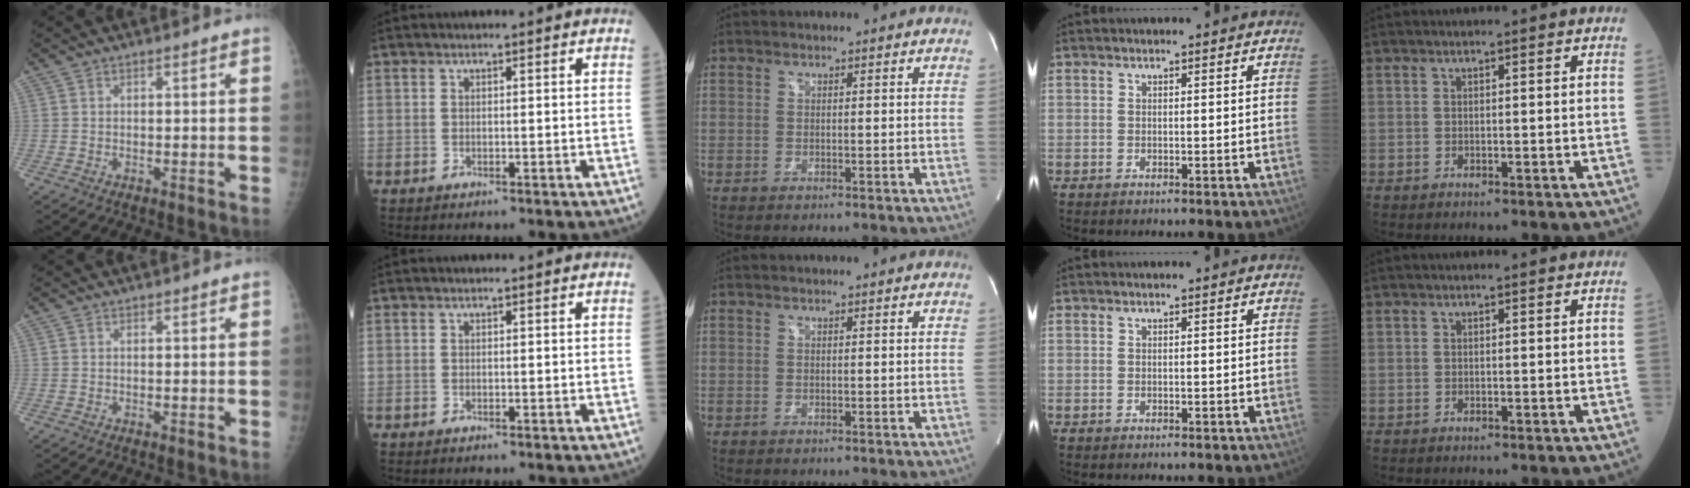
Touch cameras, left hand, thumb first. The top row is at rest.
{}